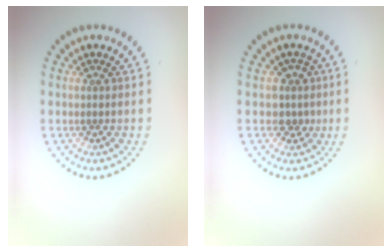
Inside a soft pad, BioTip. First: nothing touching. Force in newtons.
{"total": 2.0, "press": 1.7, "slide": 1.2}